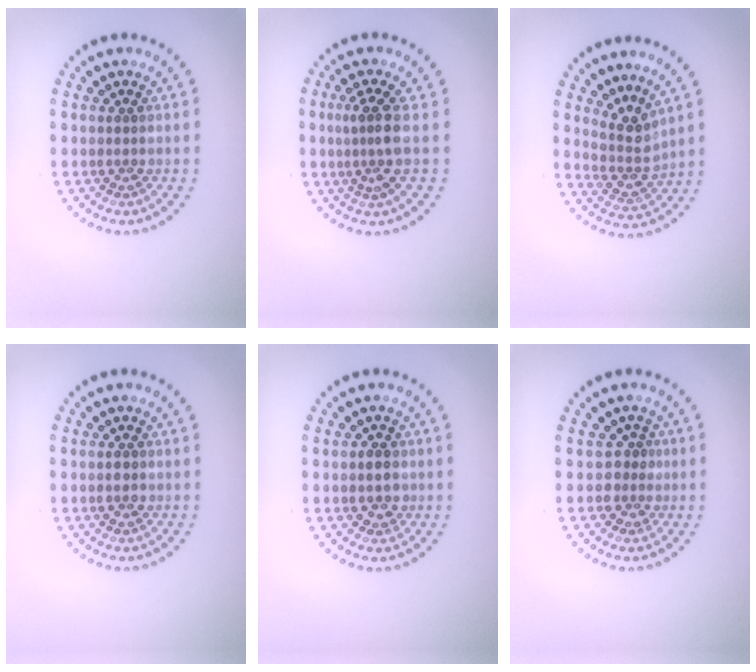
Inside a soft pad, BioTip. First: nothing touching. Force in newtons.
{"total": 2.8, "press": 2.1, "slide": 1.8}
{"total": 3.0, "press": 2.3, "slide": 2.0}
{"total": 1.6, "press": 1.6, "slide": 0.1}
{"total": 2.1, "press": 2.0, "slide": 0.6}
{"total": 2.0, "press": 1.4, "slide": 1.3}